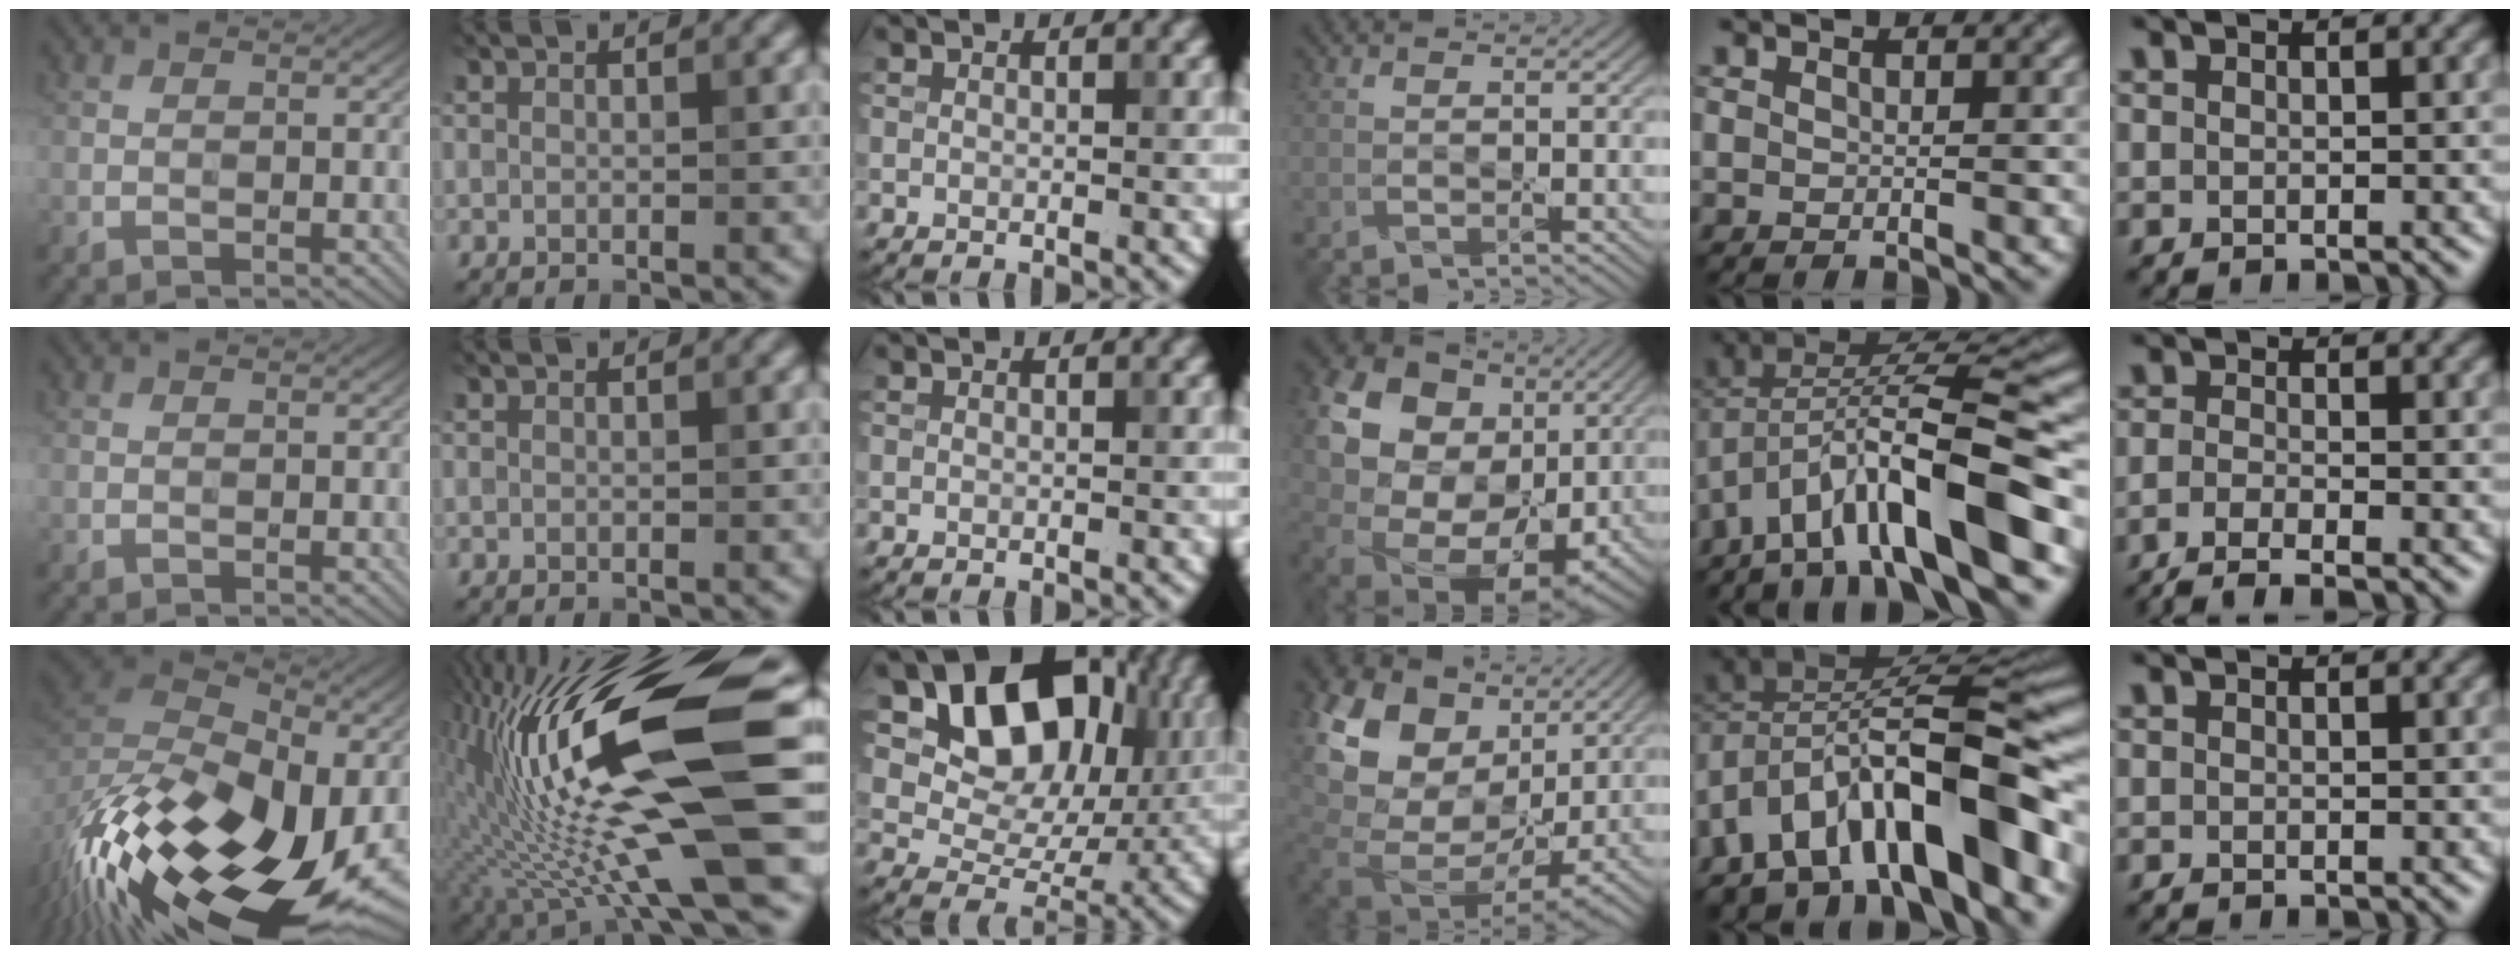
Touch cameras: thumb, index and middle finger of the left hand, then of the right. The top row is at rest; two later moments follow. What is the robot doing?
{"motion": "wipe", "object": "glass cup"}